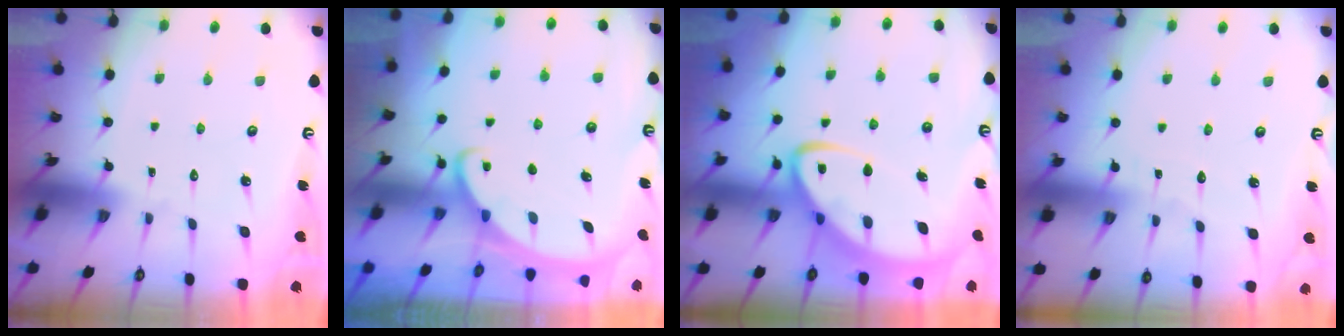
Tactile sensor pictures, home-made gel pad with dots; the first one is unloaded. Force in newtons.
{"total": 2.5, "press": 2.4, "slide": 0.3}
{"total": 9.4, "press": 9.4, "slide": 1.1}
{"total": 2.7, "press": 2.7, "slide": 0.3}